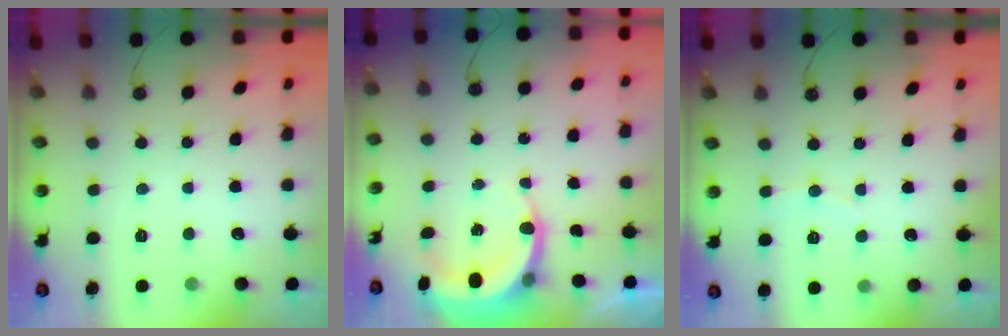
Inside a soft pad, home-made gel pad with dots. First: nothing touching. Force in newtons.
{"total": 6.0, "press": 5.8, "slide": 1.4}
{"total": 4.9, "press": 4.7, "slide": 1.1}